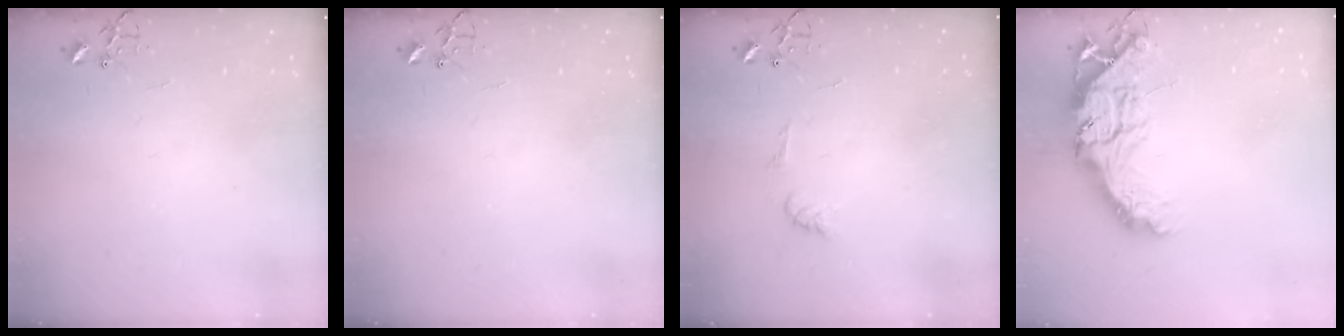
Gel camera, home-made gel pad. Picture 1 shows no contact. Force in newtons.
{"total": 0.0}
{"total": 5.9, "press": 5.9, "slide": 0.6}
{"total": 18.3, "press": 18.3, "slide": 1.4}